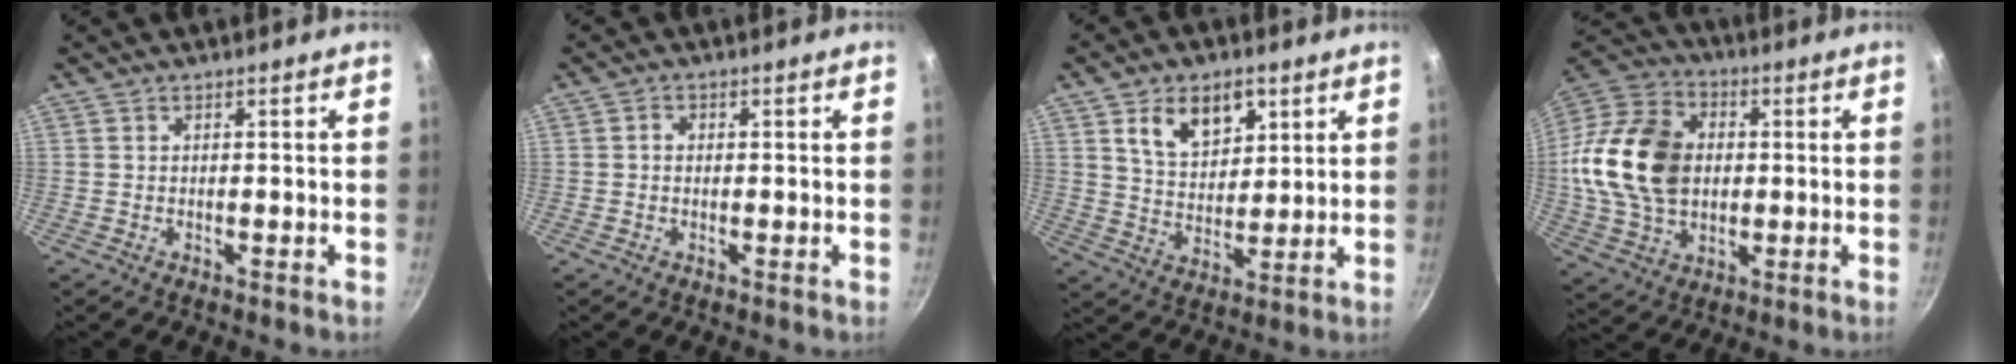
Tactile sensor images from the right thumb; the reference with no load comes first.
{"total": 1.4, "force": [0.1, 1.2, 0.8], "torque": [-0.013, 0.007, 0.000]}
{"total": 11.3, "force": [5.0, 7.2, 7.0], "torque": [-0.082, -0.023, 0.089]}
{"total": 20.7, "force": [1.3, 14.9, 14.2], "torque": [-0.252, 0.019, 0.021]}